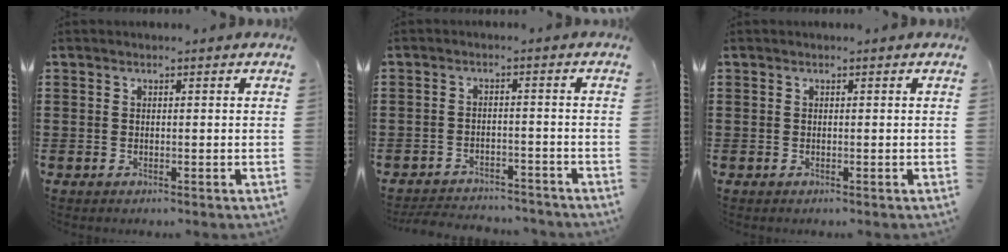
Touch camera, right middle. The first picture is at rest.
{"total": 3.3, "force": [-3.3, 0.4, 0.1], "torque": [-0.007, 0.003, -0.071]}
{"total": 0.0}